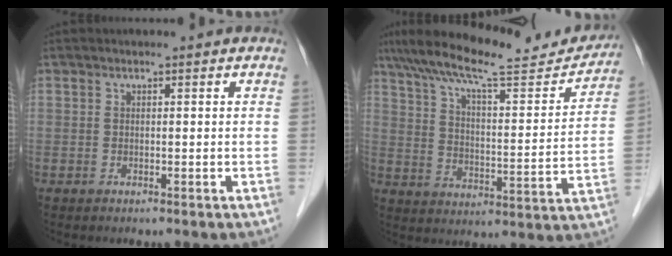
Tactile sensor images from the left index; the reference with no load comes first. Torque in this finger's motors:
{"motor_torque": [0.95, -1.18, 0.28, 0.06]}